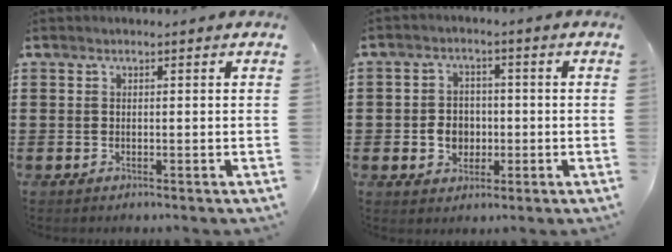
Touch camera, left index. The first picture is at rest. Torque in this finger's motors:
{"motor_torque": [0.52, 0.35, 0.31, 0.06]}